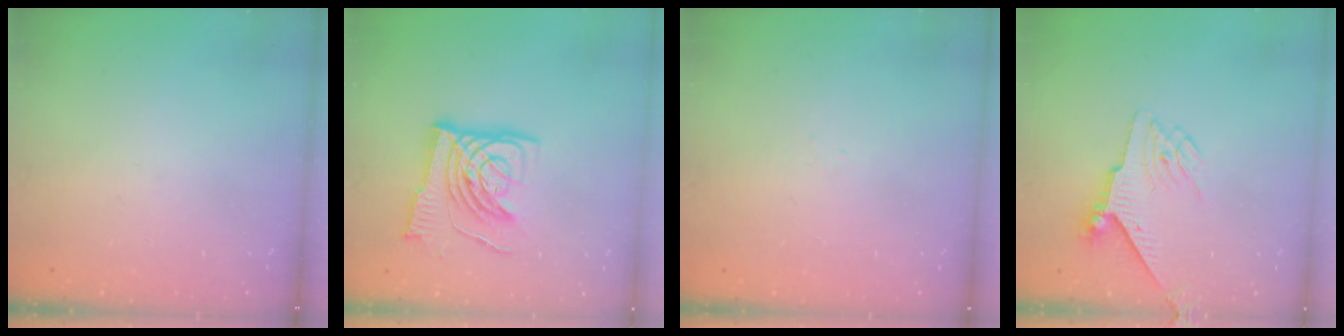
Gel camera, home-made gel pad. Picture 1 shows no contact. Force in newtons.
{"total": 12.4, "press": 12.2, "slide": 2.0}
{"total": 1.6, "press": 1.5, "slide": 0.4}
{"total": 6.0, "press": 5.9, "slide": 1.0}